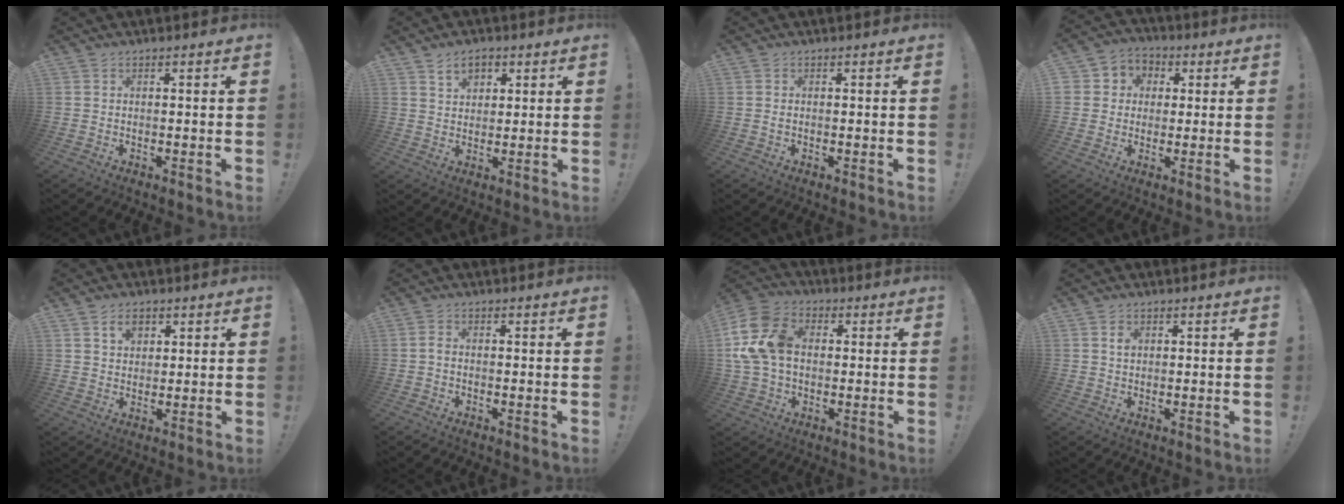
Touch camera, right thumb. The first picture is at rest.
{"total": 5.9, "force": [3.2, 4.0, 2.9], "torque": [-0.040, -0.009, 0.056]}
{"total": 0.7, "force": [0.0, 0.3, 0.6], "torque": [-0.013, 0.002, 0.000]}
{"total": 6.8, "force": [-0.3, 6.5, 1.9], "torque": [-0.019, 0.010, -0.001]}
{"total": 5.1, "force": [2.6, 3.9, 2.2], "torque": [-0.027, -0.004, 0.044]}
{"total": 1.1, "force": [-0.4, 0.5, 0.9], "torque": [-0.016, 0.004, -0.007]}
{"total": 16.2, "force": [1.4, 11.7, 11.0], "torque": [-0.218, 0.010, 0.029]}
{"total": 1.7, "force": [0.5, 1.3, 0.9], "torque": [-0.005, -0.001, 0.006]}